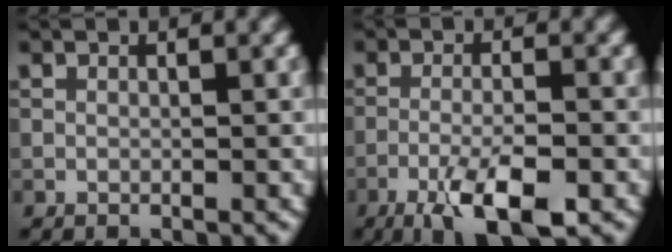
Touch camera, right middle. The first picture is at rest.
{"total": 6.1, "force": [-3.6, 1.4, 4.8], "torque": [-0.089, -0.004, -0.063]}